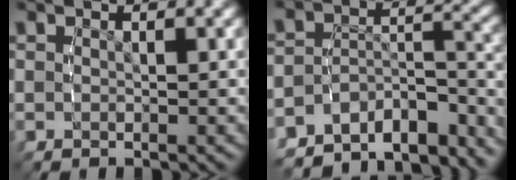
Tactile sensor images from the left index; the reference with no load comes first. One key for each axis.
{"total": 13.8, "fx": -11.0, "fy": 6.6, "fz": 5.2, "tx": -0.070, "ty": -0.032, "tz": -0.165}